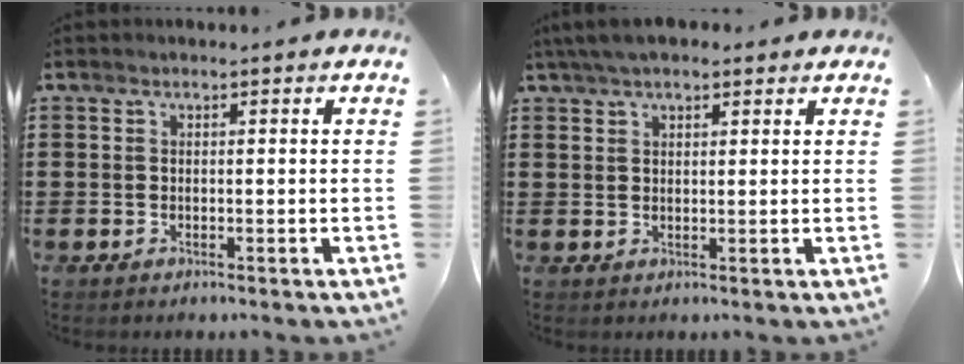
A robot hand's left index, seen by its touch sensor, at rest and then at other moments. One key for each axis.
{"total": 3.8, "fx": 2.9, "fy": 1.4, "fz": 2.0, "tx": -0.047, "ty": 0.005, "tz": 0.053}